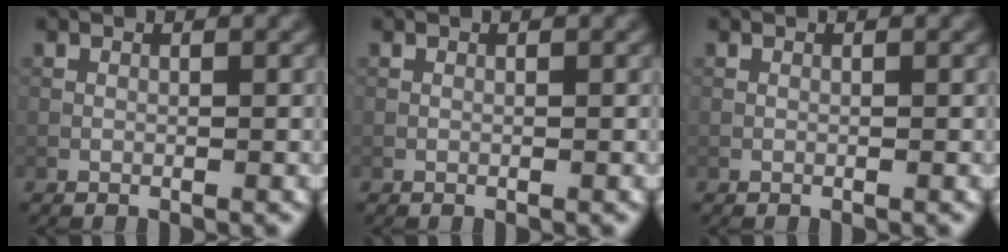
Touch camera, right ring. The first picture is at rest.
{"total": 0.0}
{"total": 0.0}